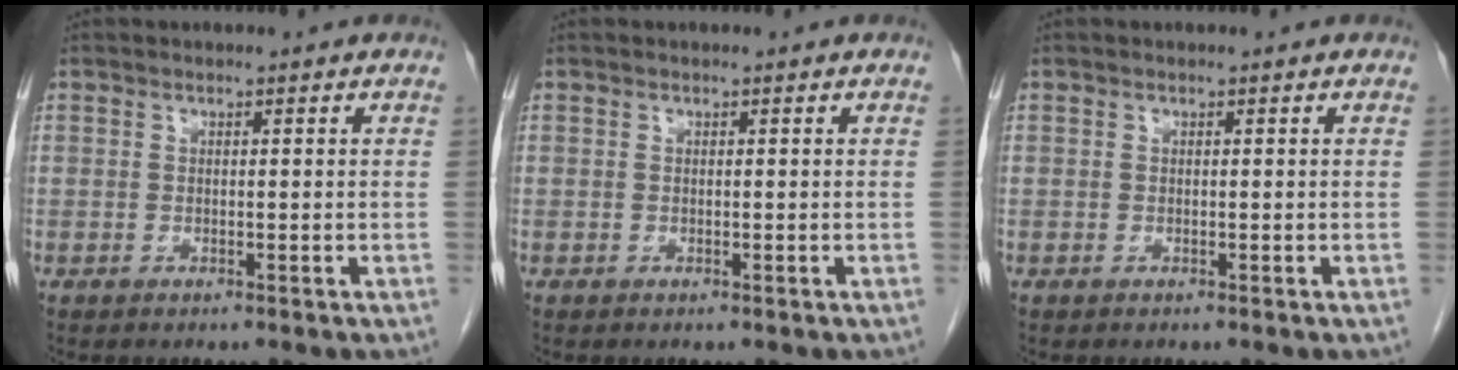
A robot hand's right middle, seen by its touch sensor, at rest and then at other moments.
{"total": 0.0}
{"total": 0.0}